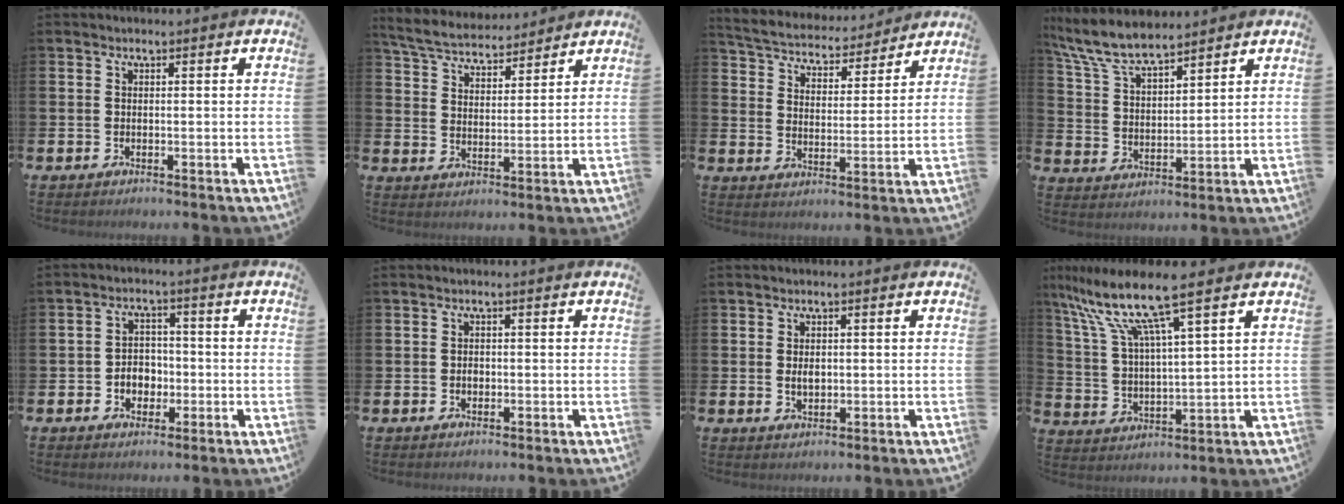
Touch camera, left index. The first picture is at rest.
{"total": 5.9, "force": [5.8, 1.2, 0.7], "torque": [-0.043, -0.032, 0.103]}
{"total": 5.4, "force": [5.2, 1.4, 0.4], "torque": [-0.041, -0.041, 0.089]}
{"total": 8.4, "force": [7.7, 1.6, 2.9], "torque": [-0.088, -0.034, 0.140]}
{"total": 3.6, "force": [-1.2, 3.0, 1.5], "torque": [-0.029, 0.006, -0.031]}
{"total": 1.1, "force": [-0.2, 0.8, 0.7], "torque": [-0.006, 0.002, -0.007]}
{"total": 1.8, "force": [0.2, 1.1, 1.4], "torque": [-0.020, 0.004, 0.000]}
{"total": 11.1, "force": [8.3, 1.2, 7.2], "torque": [-0.172, -0.029, 0.139]}